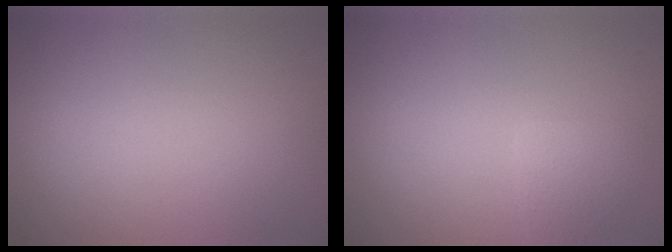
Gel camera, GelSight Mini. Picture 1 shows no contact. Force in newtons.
{"total": 1.6, "press": 1.6, "slide": 0.1}